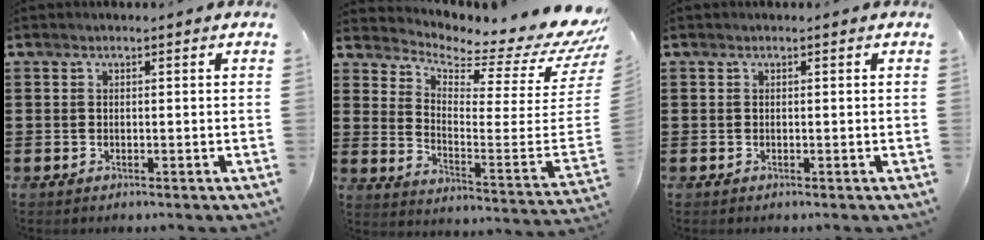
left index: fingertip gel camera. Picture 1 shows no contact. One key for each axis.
{"total": 4.2, "fx": 3.5, "fy": 0.7, "fz": 2.3, "tx": -0.051, "ty": -0.055, "tz": 0.051}
{"total": 0.0}